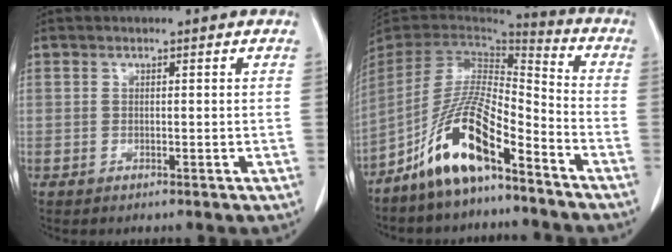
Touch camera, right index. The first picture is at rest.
{"total": 13.4, "force": [-8.4, 2.8, 10.1], "torque": [-0.205, 0.002, -0.157]}